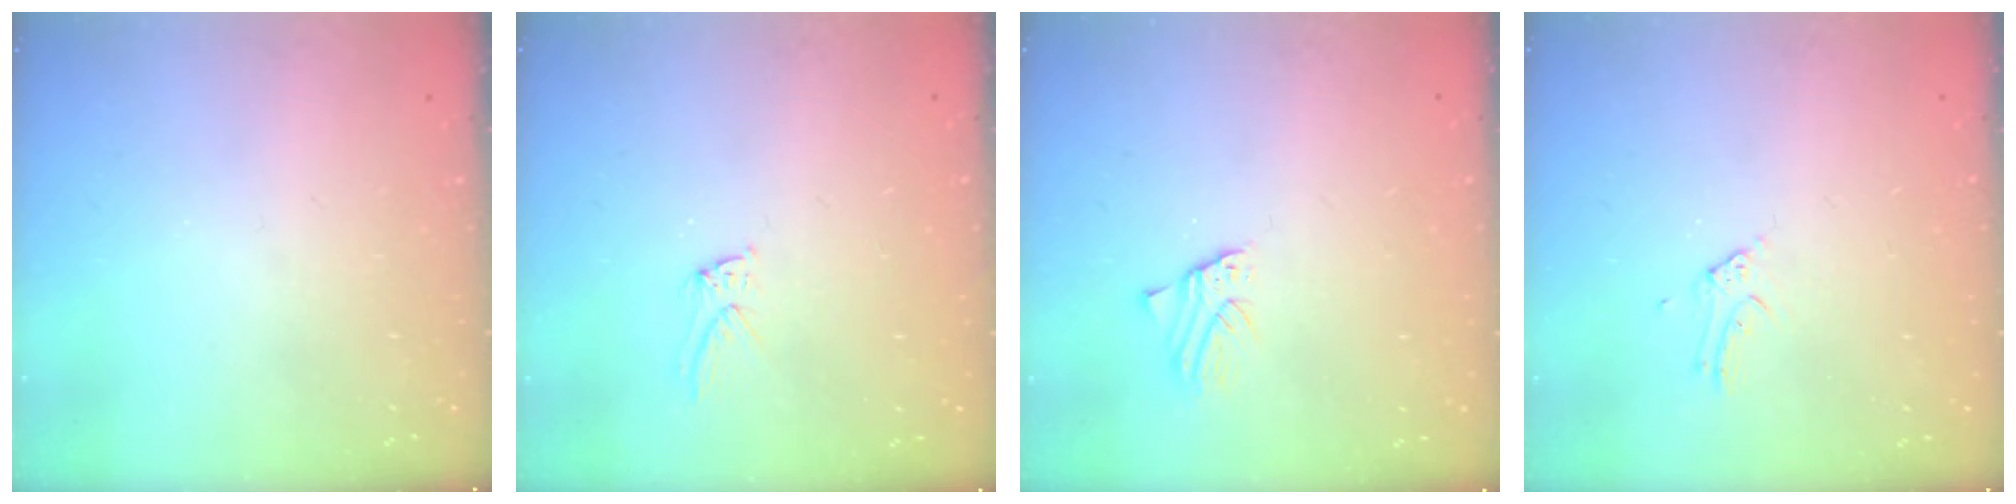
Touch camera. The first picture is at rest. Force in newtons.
{"total": 5.7, "press": 5.7, "slide": 0.2}
{"total": 1.6, "press": 1.6, "slide": 0.3}
{"total": 2.9, "press": 2.9, "slide": 0.3}